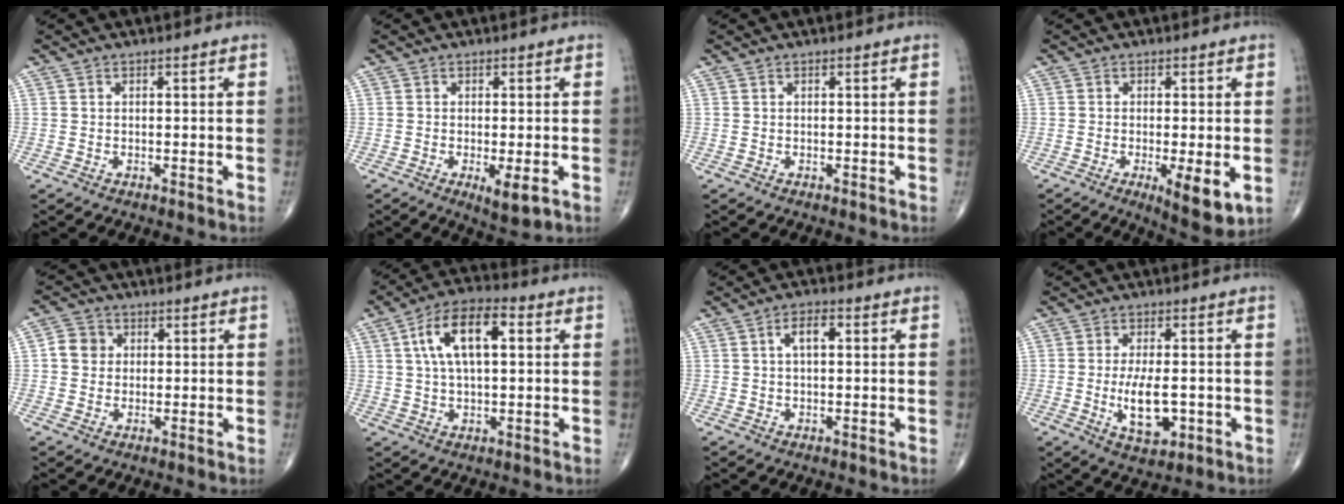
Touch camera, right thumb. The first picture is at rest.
{"total": 4.5, "force": [-1.5, 1.3, 4.0], "torque": [-0.066, -0.013, -0.020]}
{"total": 0.0}
{"total": 7.7, "force": [-2.2, 2.1, 7.1], "torque": [-0.106, -0.021, -0.030]}
{"total": 4.5, "force": [0.6, 4.1, 1.7], "torque": [-0.015, 0.007, 0.004]}
{"total": 12.4, "force": [3.0, 5.7, 10.6], "torque": [-0.188, 0.021, 0.048]}
{"total": 4.0, "force": [0.9, 1.9, 3.4], "torque": [-0.058, 0.009, 0.012]}
{"total": 7.9, "force": [-1.5, 3.6, 6.9], "torque": [-0.117, -0.008, -0.016]}